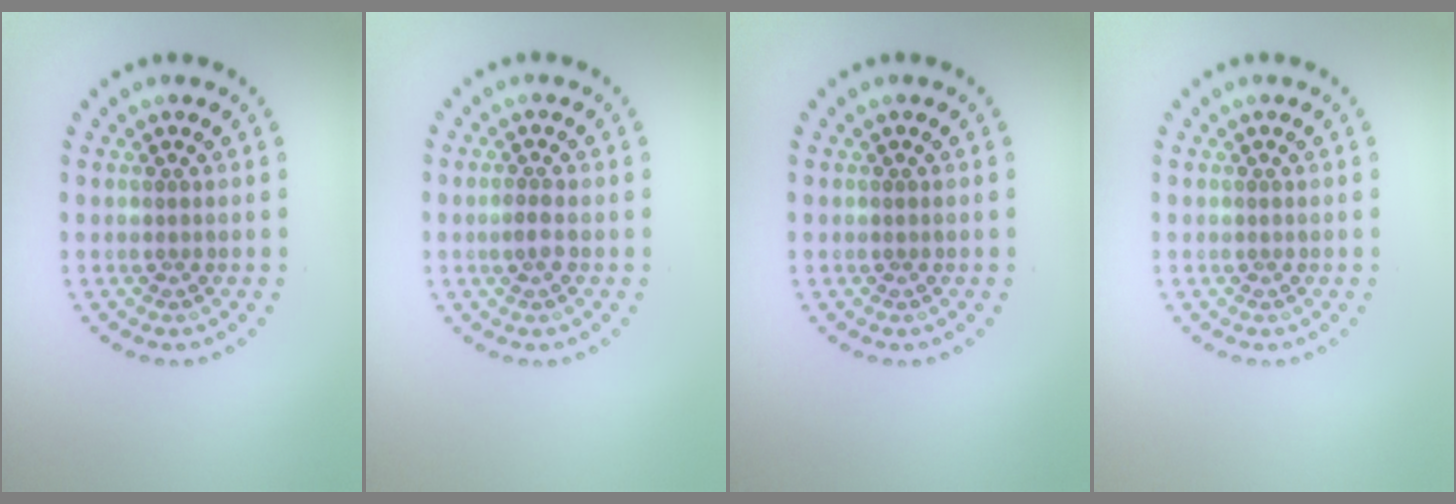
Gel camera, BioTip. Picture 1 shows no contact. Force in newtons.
{"total": 1.2, "press": 1.1, "slide": 0.4}
{"total": 0.0}
{"total": 0.0}